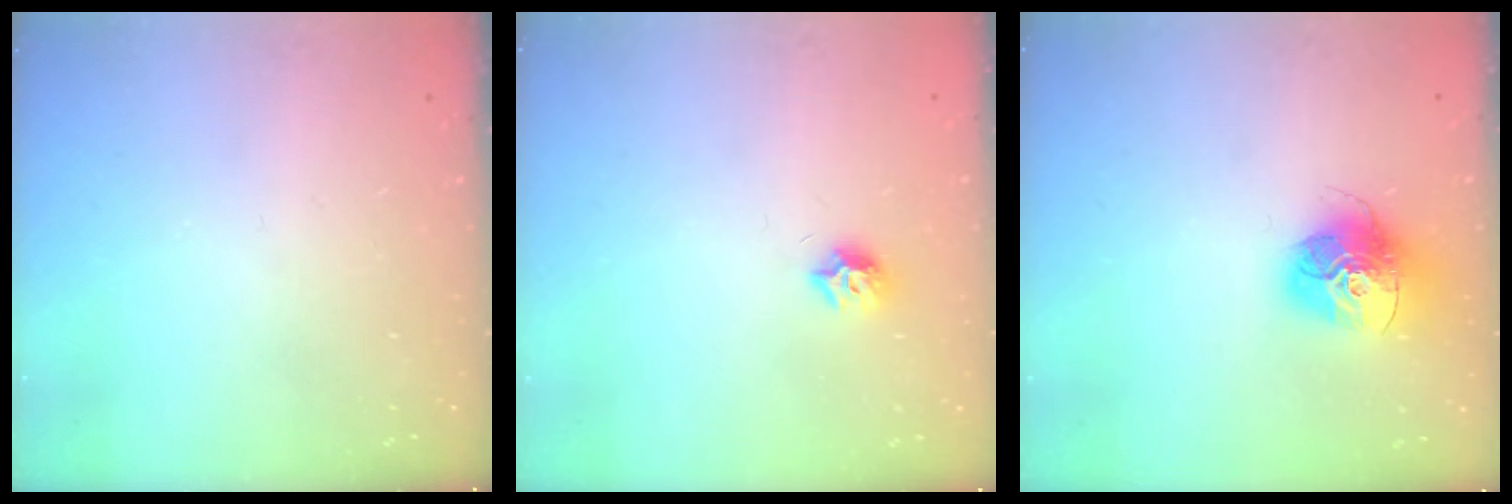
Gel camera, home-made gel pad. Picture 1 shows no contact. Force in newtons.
{"total": 6.9, "press": 6.9, "slide": 0.3}
{"total": 15.6, "press": 15.5, "slide": 1.4}